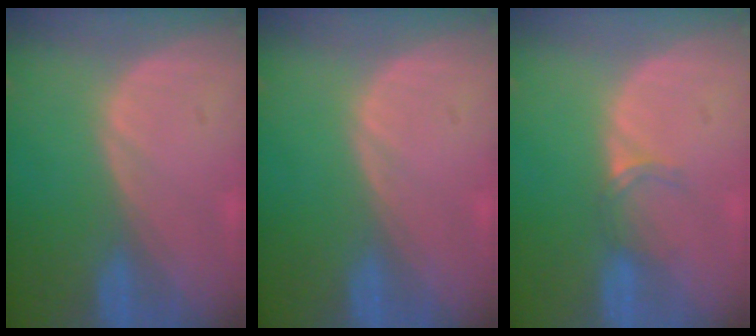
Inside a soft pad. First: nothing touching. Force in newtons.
{"total": 0.0}
{"total": 2.2, "press": 1.7, "slide": 1.3}